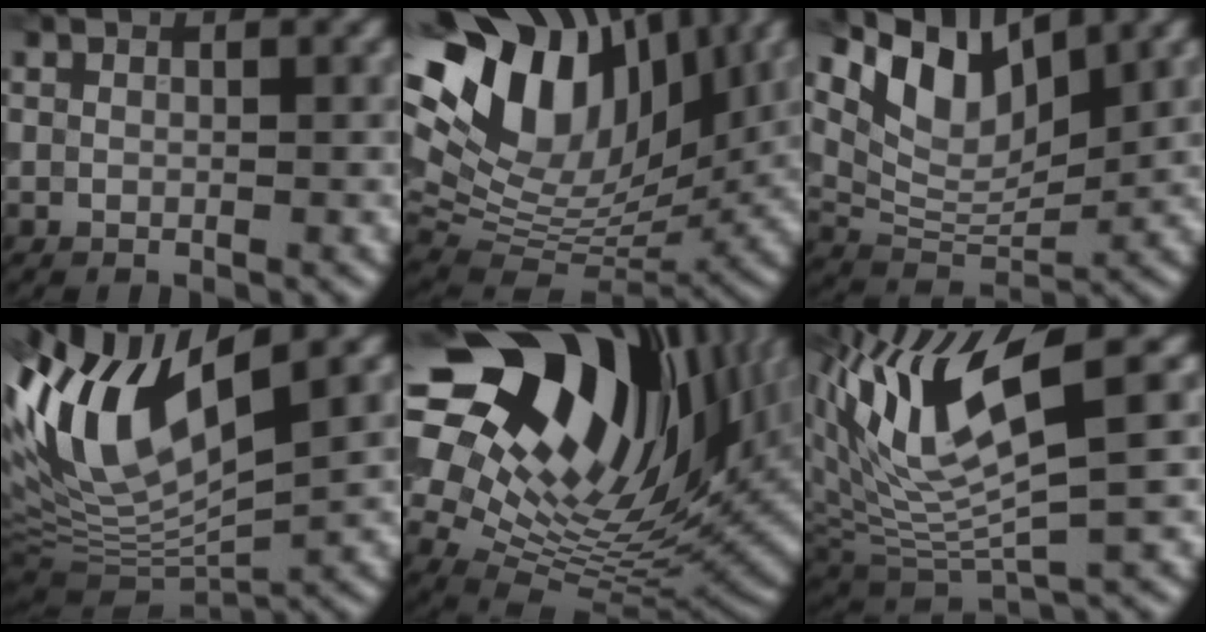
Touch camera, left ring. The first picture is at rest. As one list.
[{"total": 15.9, "force": [7.0, 9.2, 10.9], "torque": [-0.208, 0.040, 0.119]}, {"total": 7.1, "force": [4.6, 3.1, 4.5], "torque": [-0.083, 0.000, 0.082]}, {"total": 12.4, "force": [3.5, 5.1, 10.7], "torque": [-0.226, 0.005, 0.058]}, {"total": 20.1, "force": [8.9, 11.5, 13.9], "torque": [-0.225, 0.011, 0.167]}, {"total": 9.4, "force": [4.3, 2.7, 8.0], "torque": [-0.167, -0.004, 0.087]}]